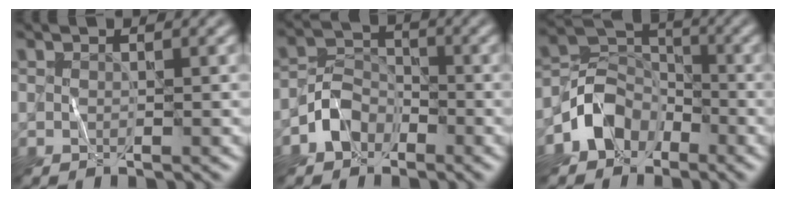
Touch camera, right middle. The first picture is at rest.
{"total": 3.3, "force": [-2.0, 2.4, 0.9], "torque": [-0.014, 0.011, -0.044]}
{"total": 5.2, "force": [-2.8, 4.0, 1.8], "torque": [-0.015, 0.006, -0.062]}